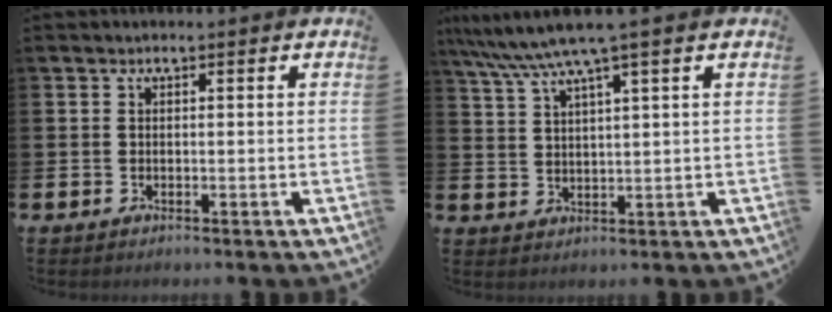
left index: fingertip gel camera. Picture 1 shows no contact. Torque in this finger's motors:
{"motor_torque": [1.09, -1.04, 0.93, 0.21]}